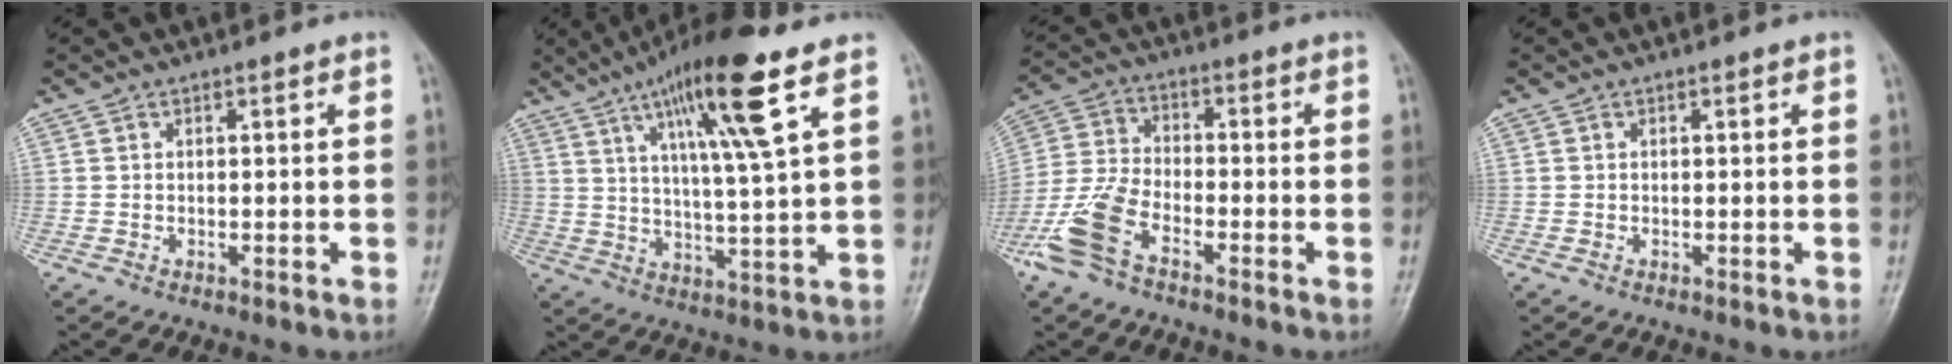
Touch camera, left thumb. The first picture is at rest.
{"total": 15.7, "force": [7.9, 1.9, 13.4], "torque": [-0.231, -0.025, 0.133]}
{"total": 9.2, "force": [-5.6, 4.2, 6.0], "torque": [-0.139, 0.023, -0.122]}
{"total": 0.0}